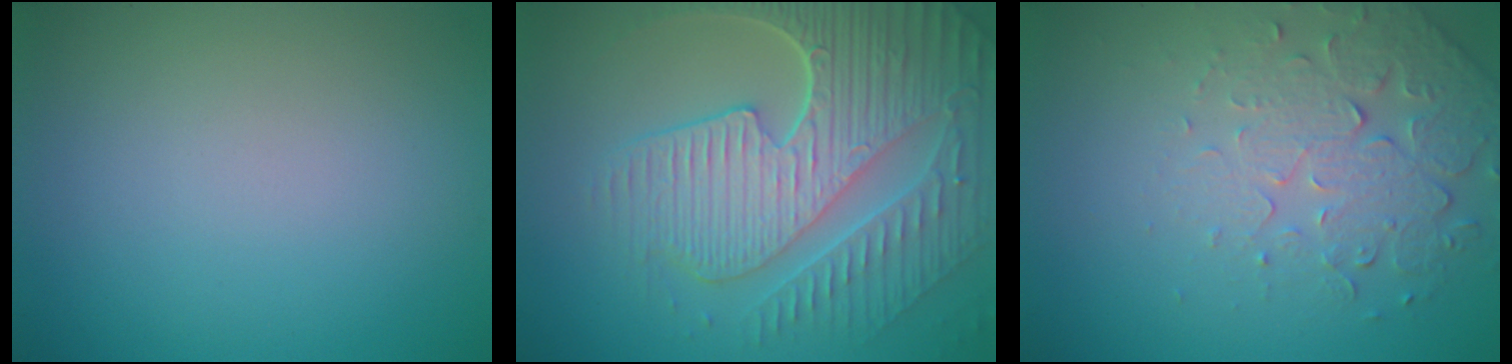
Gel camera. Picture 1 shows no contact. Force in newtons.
{"total": 9.4, "press": 6.4, "slide": 6.9}
{"total": 5.1, "press": 3.6, "slide": 3.6}